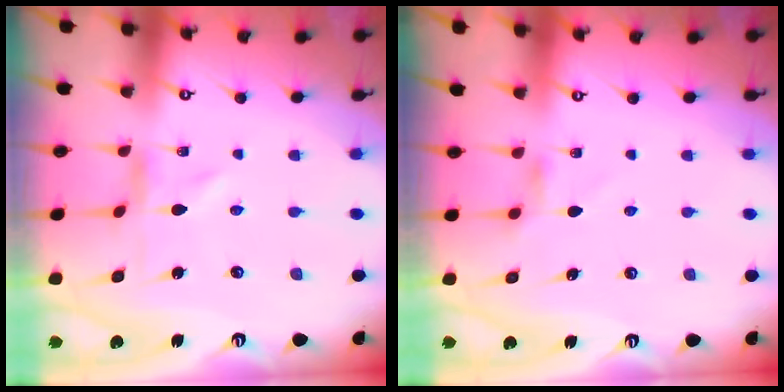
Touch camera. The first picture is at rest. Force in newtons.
{"total": 3.0, "press": 2.9, "slide": 0.5}